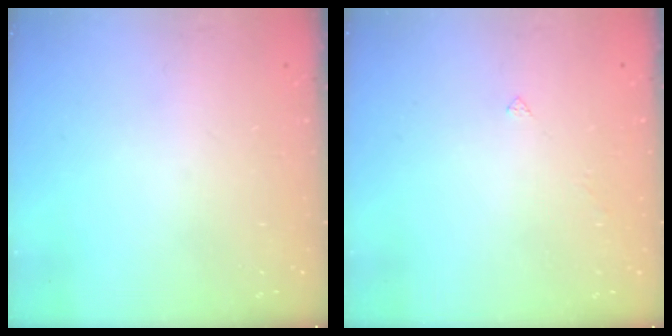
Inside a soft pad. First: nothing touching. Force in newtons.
{"total": 1.5, "press": 1.4, "slide": 0.3}